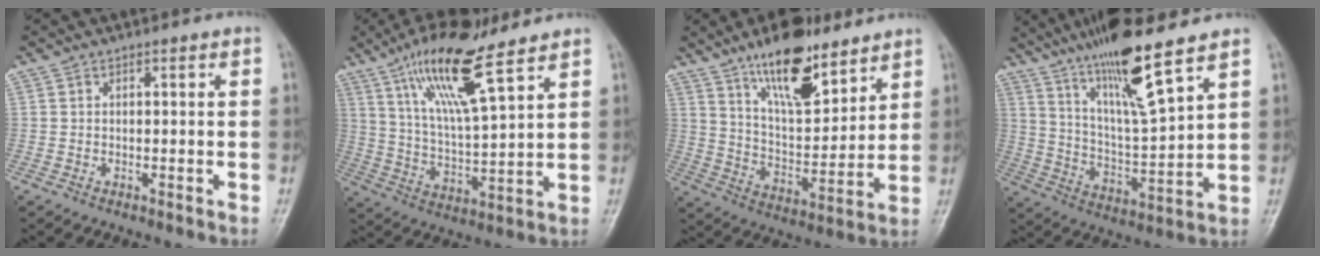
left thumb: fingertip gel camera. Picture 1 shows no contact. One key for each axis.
{"total": 15.7, "fx": 9.8, "fy": 3.8, "fz": 11.7, "tx": -0.204, "ty": -0.040, "tz": 0.186}
{"total": 16.1, "fx": 10.9, "fy": 6.2, "fz": 10.1, "tx": -0.132, "ty": -0.066, "tz": 0.192}
{"total": 16.0, "fx": 11.0, "fy": 1.8, "fz": 11.5, "tx": -0.201, "ty": -0.058, "tz": 0.203}